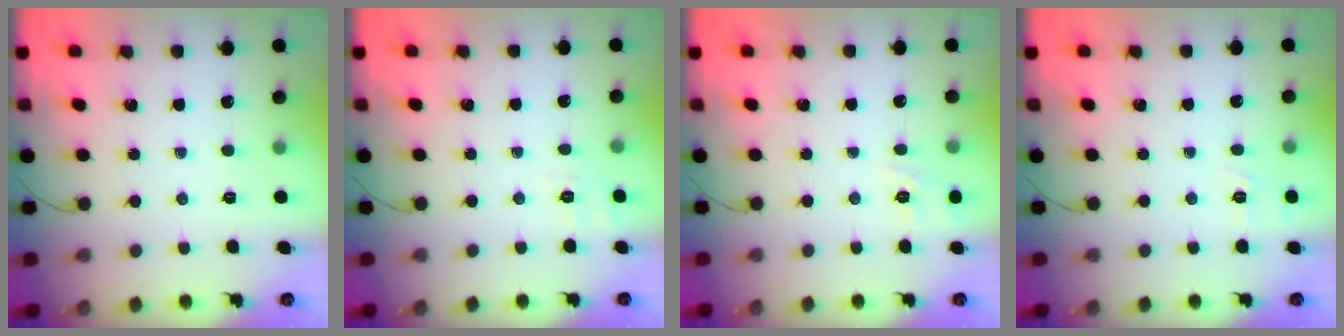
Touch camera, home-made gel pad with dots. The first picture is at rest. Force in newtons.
{"total": 1.9, "press": 0.6, "slide": 1.9}
{"total": 9.9, "press": 9.7, "slide": 1.7}
{"total": 1.7, "press": 0.3, "slide": 1.6}